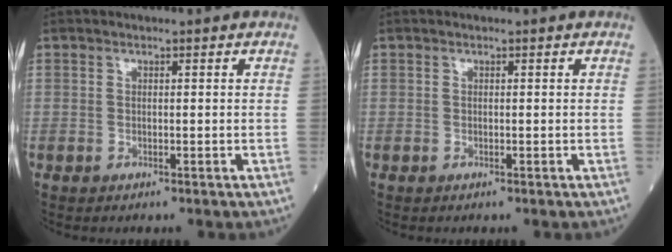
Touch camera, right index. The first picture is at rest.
{"total": 0.0}